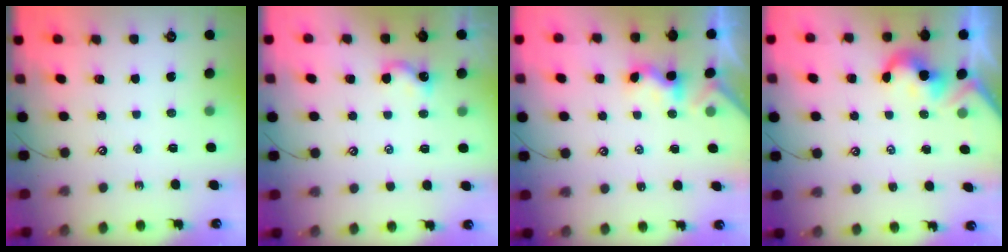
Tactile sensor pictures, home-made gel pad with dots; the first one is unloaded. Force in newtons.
{"total": 0.8, "press": 0.7, "slide": 0.3}
{"total": 1.7, "press": 1.6, "slide": 0.5}
{"total": 1.9, "press": 1.8, "slide": 0.6}